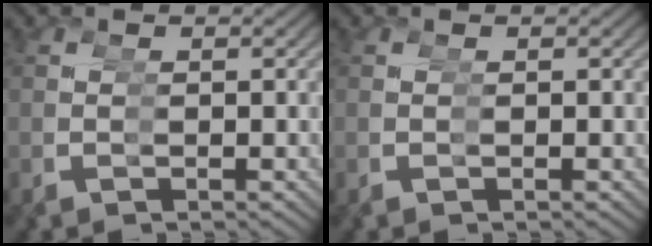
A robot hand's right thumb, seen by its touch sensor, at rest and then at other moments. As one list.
[{"total": 0.0}]